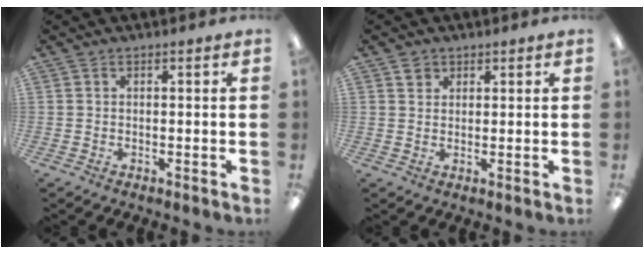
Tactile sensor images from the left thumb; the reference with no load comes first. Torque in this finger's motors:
{"motor_torque": [0.31, 0.11, 0.36, -0.08, -0.01]}